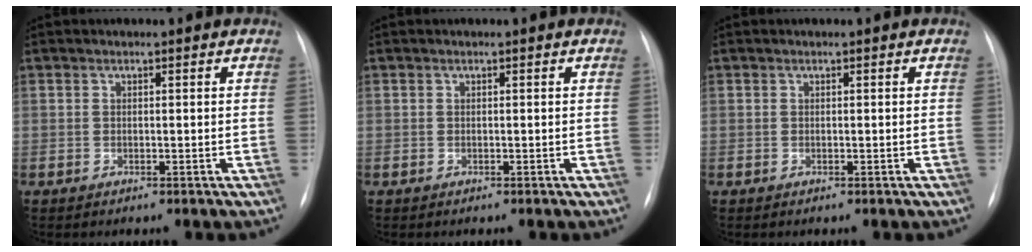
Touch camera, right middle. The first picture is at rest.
{"total": 0.0}
{"total": 0.0}